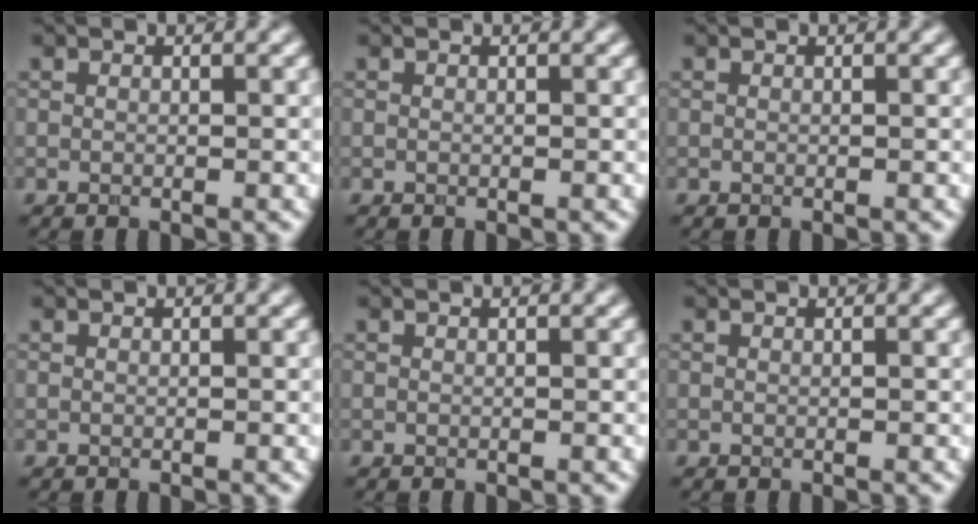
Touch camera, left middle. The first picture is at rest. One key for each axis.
{"total": 0.0}
{"total": 0.0}
{"total": 0.0}
{"total": 0.0}
{"total": 0.0}